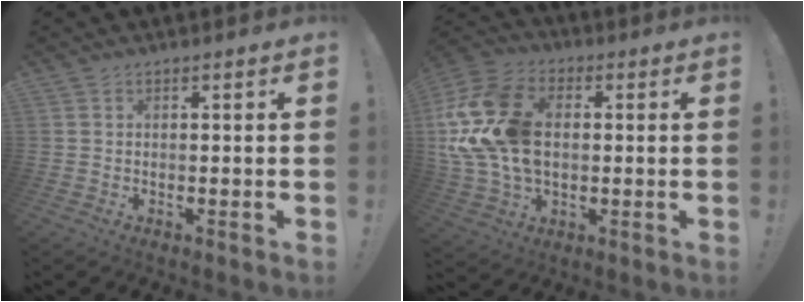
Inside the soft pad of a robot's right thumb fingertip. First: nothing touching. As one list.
[{"total": 21.2, "force": [2.2, 15.3, 14.6], "torque": [-0.276, 0.012, 0.050]}]